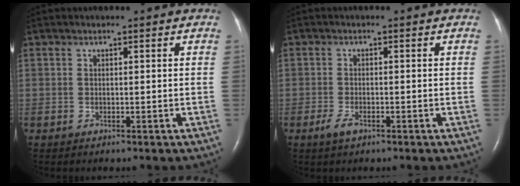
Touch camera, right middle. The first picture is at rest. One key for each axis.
{"total": 2.1, "fx": -1.3, "fy": 0.8, "fz": 1.5, "tx": -0.040, "ty": -0.003, "tz": -0.024}